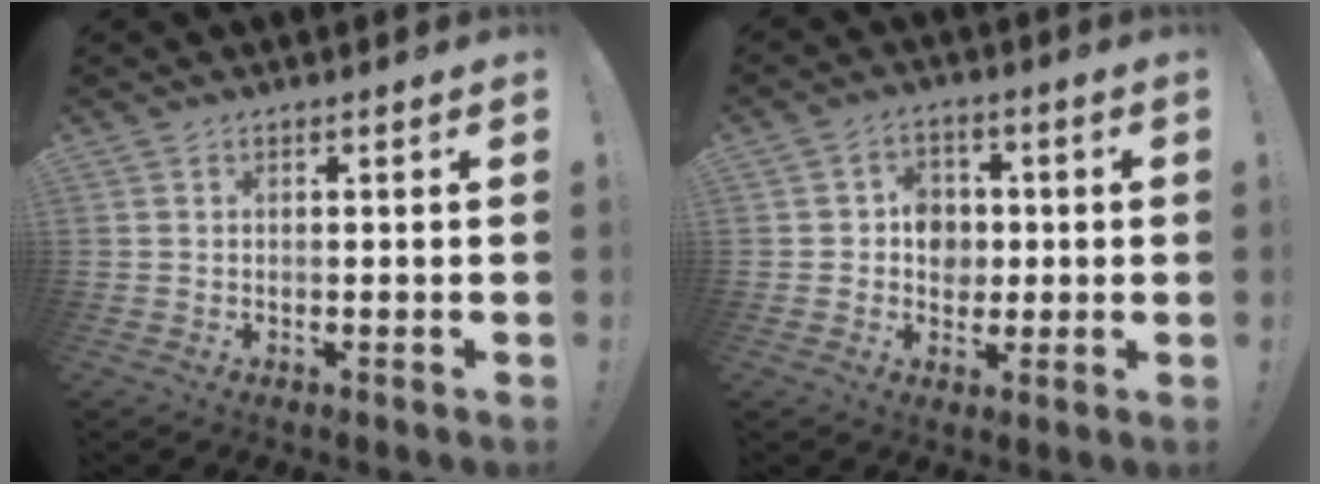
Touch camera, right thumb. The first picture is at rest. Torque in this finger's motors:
{"motor_torque": [0.62, 0.68, 0.12, 0.16, -0.02]}